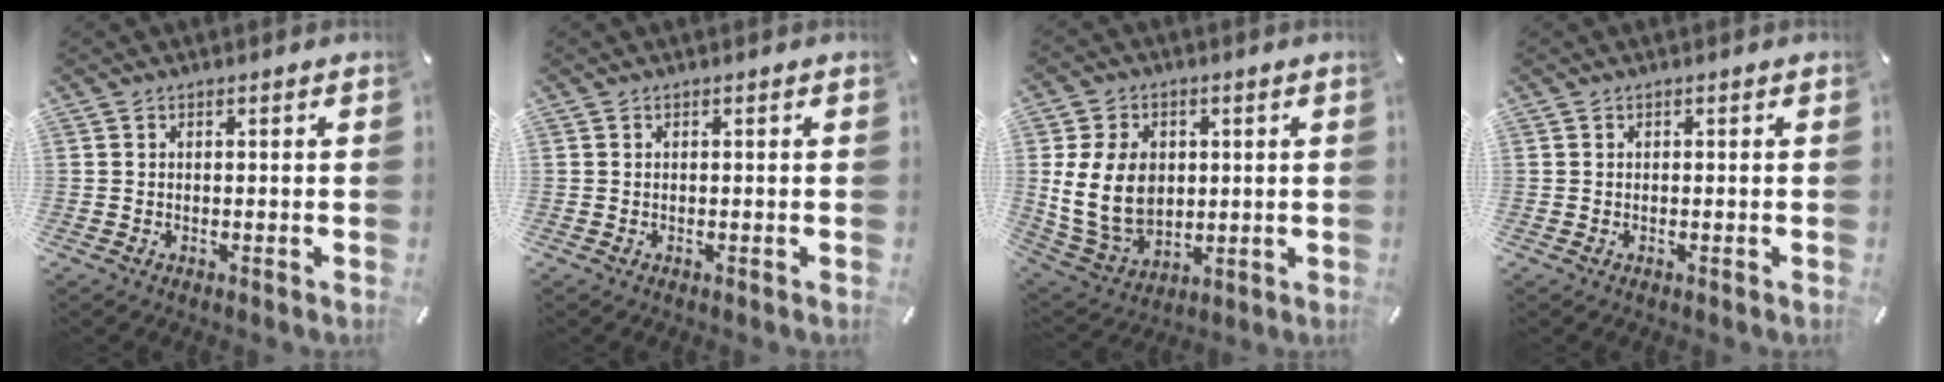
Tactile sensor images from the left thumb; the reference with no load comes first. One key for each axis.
{"total": 0.0}
{"total": 14.1, "fx": 1.5, "fy": 10.9, "fz": 8.7, "tx": -0.183, "ty": 0.001, "tz": 0.027}
{"total": 0.0}